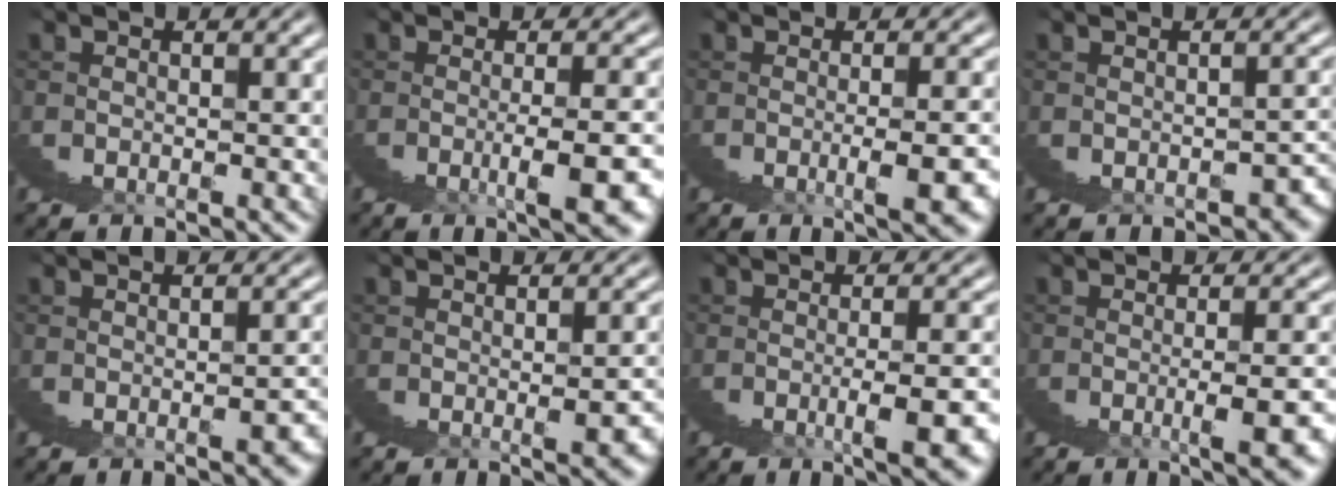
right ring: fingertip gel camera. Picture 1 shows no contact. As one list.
[{"total": 3.8, "force": [-0.5, -1.9, 3.3], "torque": [-0.028, 0.022, -0.009]}, {"total": 2.7, "force": [-0.1, -1.7, 2.1], "torque": [-0.021, 0.015, 0.000]}, {"total": 1.9, "force": [-1.4, 0.6, 1.1], "torque": [-0.005, -0.003, -0.018]}, {"total": 1.2, "force": [-0.6, 0.0, 1.1], "torque": [-0.015, 0.002, -0.005]}, {"total": 1.4, "force": [0.3, -0.5, 1.3], "torque": [-0.013, 0.010, 0.007]}, {"total": 3.3, "force": [-0.6, -1.7, 2.8], "torque": [-0.026, 0.018, -0.008]}, {"total": 2.8, "force": [-0.4, -1.9, 2.1], "torque": [-0.022, 0.014, -0.003]}]